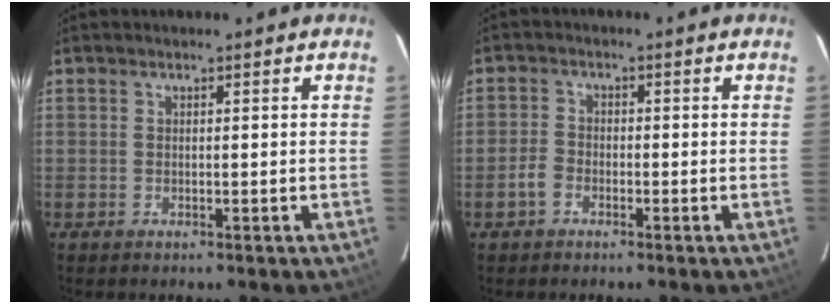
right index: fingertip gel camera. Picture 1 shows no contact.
{"total": 2.9, "force": [-1.7, 2.1, 0.9], "torque": [-0.023, 0.007, -0.032]}